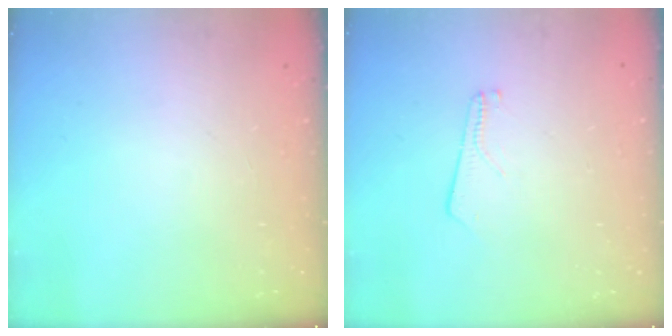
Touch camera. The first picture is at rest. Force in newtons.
{"total": 2.6, "press": 2.6, "slide": 0.3}